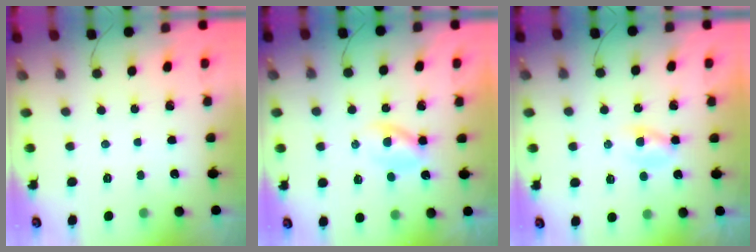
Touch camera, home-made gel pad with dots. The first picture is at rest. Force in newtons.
{"total": 3.0, "press": 2.7, "slide": 1.3}
{"total": 1.3, "press": 1.1, "slide": 0.7}